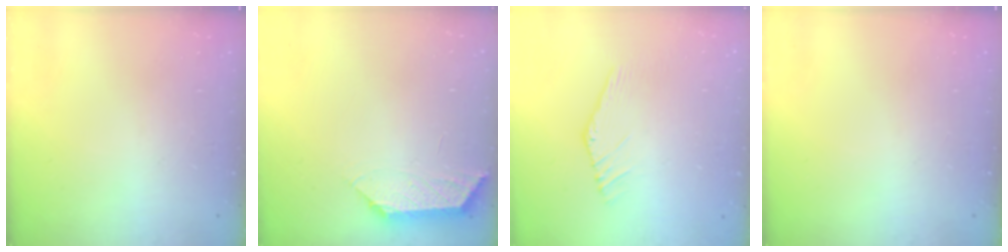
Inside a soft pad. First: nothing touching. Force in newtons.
{"total": 1.5, "press": 1.5, "slide": 0.5}
{"total": 3.0, "press": 3.0, "slide": 0.1}
{"total": 0.0}